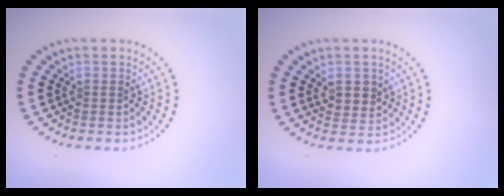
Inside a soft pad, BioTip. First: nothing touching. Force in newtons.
{"total": 2.0, "press": 1.9, "slide": 0.7}